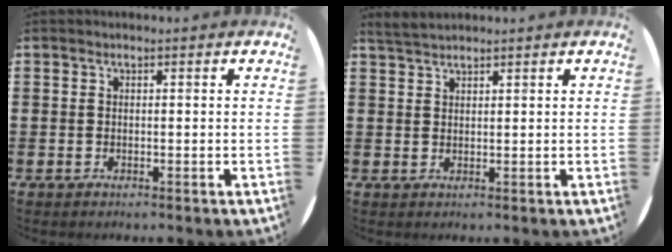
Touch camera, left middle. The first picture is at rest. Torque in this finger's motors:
{"motor_torque": [0.26, -0.23, 0.00, 0.01]}